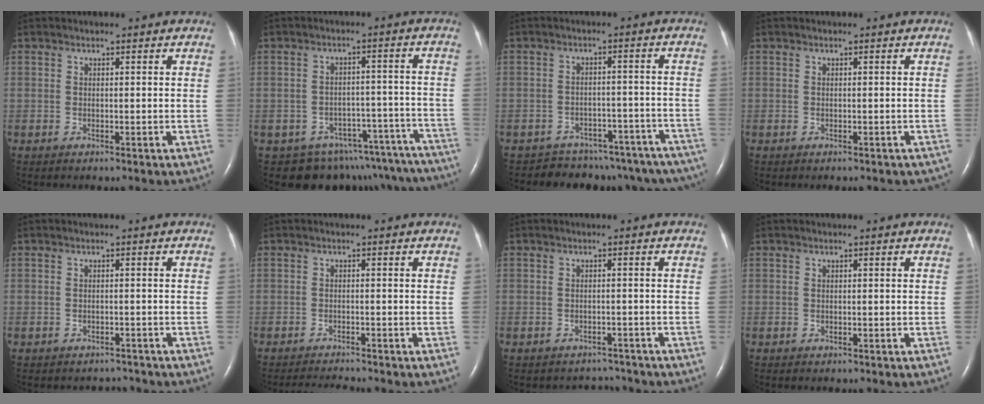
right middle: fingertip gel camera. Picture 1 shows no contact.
{"total": 17.7, "force": [-15.4, 8.0, 3.4], "torque": [-0.014, 0.051, -0.170]}
{"total": 15.6, "force": [-13.7, 6.8, 3.2], "torque": [-0.022, 0.043, -0.151]}
{"total": 3.6, "force": [-3.0, 1.5, 1.4], "torque": [-0.010, -0.004, -0.029]}
{"total": 2.6, "force": [-2.4, 1.1, -0.3], "torque": [0.000, 0.004, -0.033]}
{"total": 3.6, "force": [-3.5, -0.4, 0.8], "torque": [-0.019, -0.016, -0.054]}
{"total": 3.4, "force": [-3.1, 1.2, -0.7], "torque": [0.004, 0.008, -0.042]}
{"total": 0.0}